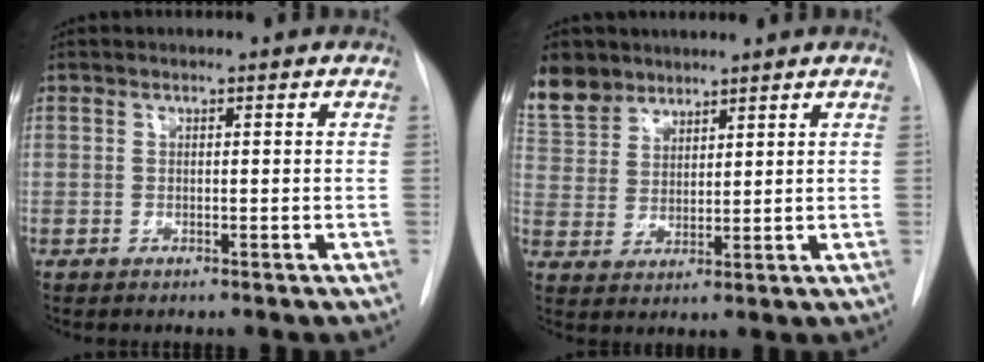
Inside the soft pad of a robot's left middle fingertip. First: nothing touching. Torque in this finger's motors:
{"motor_torque": [0.39, -0.37, 0.04, 0.05]}